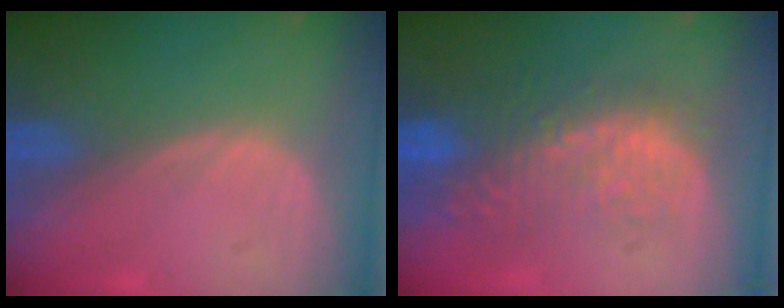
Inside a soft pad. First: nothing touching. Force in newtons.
{"total": 11.1, "press": 9.7, "slide": 5.5}